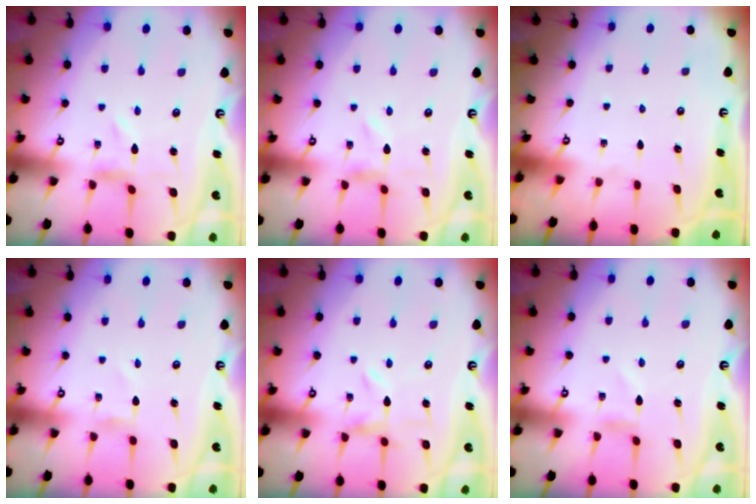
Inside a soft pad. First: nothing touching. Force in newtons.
{"total": 0.0}
{"total": 0.0}
{"total": 0.0}
{"total": 0.0}
{"total": 0.7, "press": 0.7, "slide": 0.2}